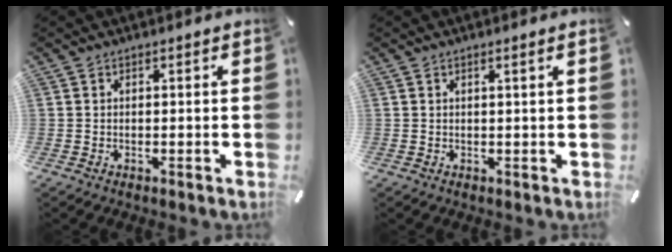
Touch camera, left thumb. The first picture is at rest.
{"total": 1.1, "force": [0.5, -0.1, 1.0], "torque": [-0.018, -0.002, 0.008]}